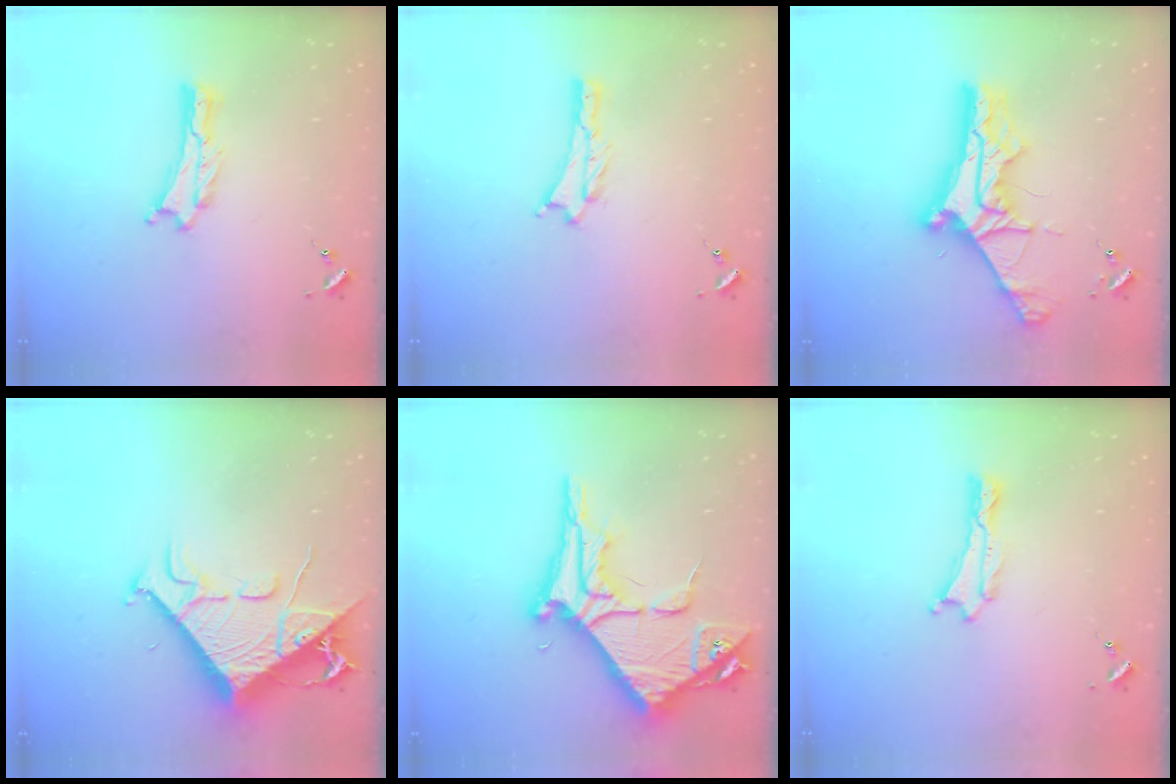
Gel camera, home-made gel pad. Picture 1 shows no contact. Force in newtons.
{"total": 0.9, "press": 0.9, "slide": 0.2}
{"total": 10.1, "press": 10.0, "slide": 1.1}
{"total": 12.9, "press": 12.8, "slide": 1.4}
{"total": 11.0, "press": 10.9, "slide": 1.2}
{"total": 0.0}